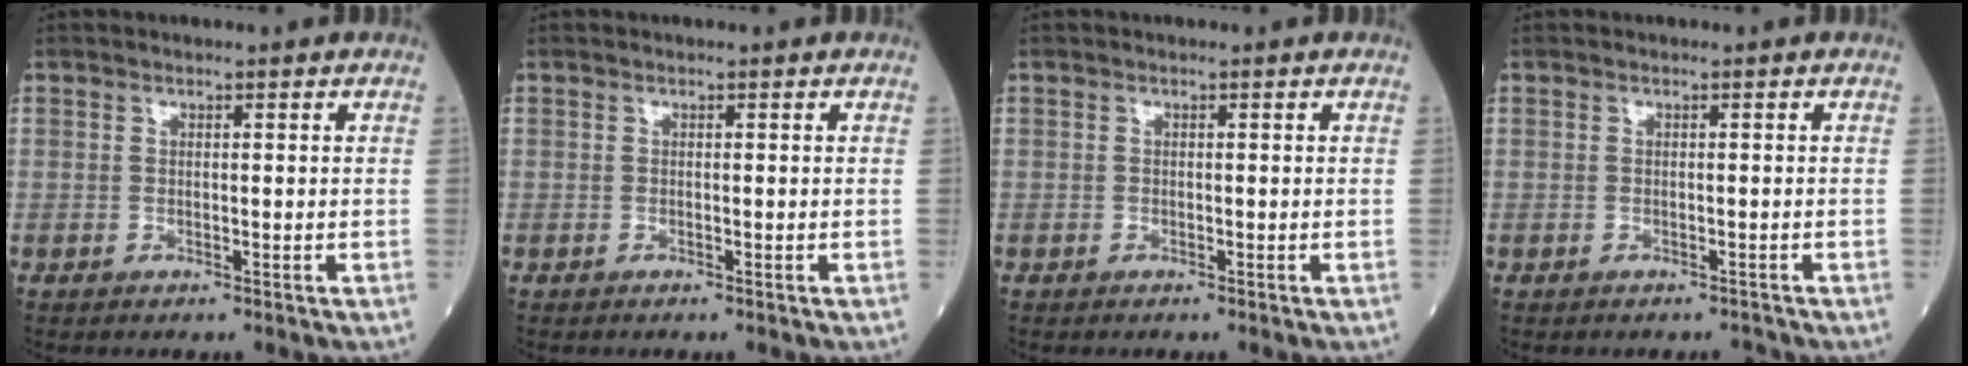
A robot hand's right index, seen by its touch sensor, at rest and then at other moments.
{"total": 0.0}
{"total": 0.0}
{"total": 0.5, "force": [-0.5, 0.1, 0.1], "torque": [0.000, 0.000, -0.008]}